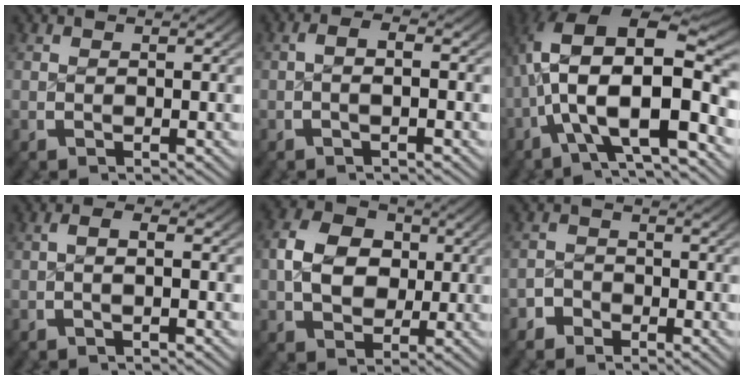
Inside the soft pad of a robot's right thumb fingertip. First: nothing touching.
{"total": 2.1, "force": [-0.2, 0.8, 2.0], "torque": [-0.033, 0.006, -0.010]}
{"total": 14.5, "force": [-0.1, 8.8, 11.5], "torque": [-0.228, -0.033, 0.003]}
{"total": 1.8, "force": [-0.2, 0.6, 1.7], "torque": [-0.029, 0.005, -0.008]}
{"total": 7.7, "force": [0.4, 5.8, 5.1], "torque": [-0.096, -0.020, 0.017]}
{"total": 2.3, "force": [-1.9, 1.3, -0.1], "torque": [0.008, -0.009, -0.035]}